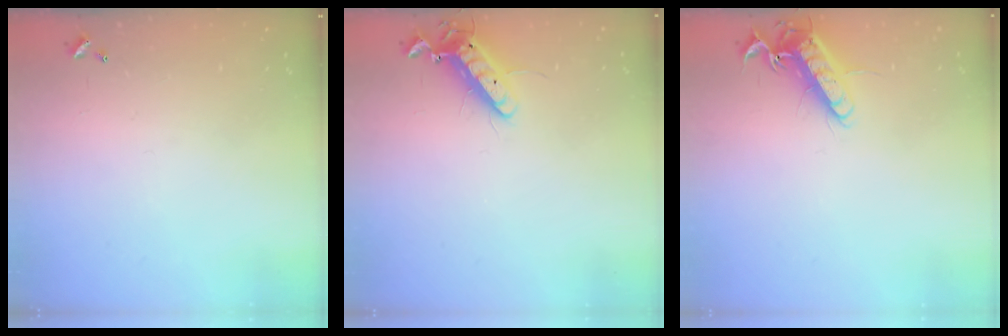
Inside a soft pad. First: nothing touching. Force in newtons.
{"total": 11.8, "press": 11.6, "slide": 2.2}
{"total": 13.3, "press": 13.2, "slide": 1.1}